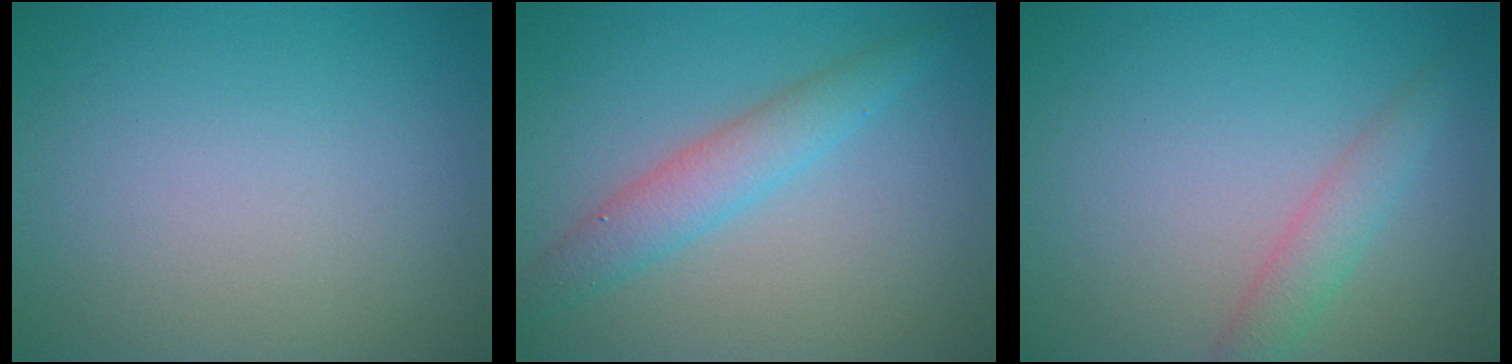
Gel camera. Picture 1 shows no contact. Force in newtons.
{"total": 3.4, "press": 3.4, "slide": 0.1}
{"total": 2.3, "press": 2.3, "slide": 0.0}